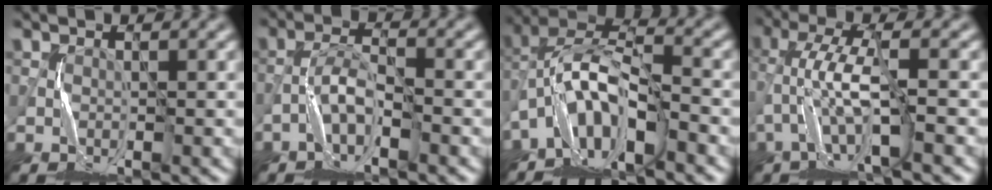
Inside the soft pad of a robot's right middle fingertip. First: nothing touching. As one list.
[{"total": 2.9, "force": [-1.6, 0.7, 2.3], "torque": [-0.044, 0.012, -0.038]}, {"total": 8.1, "force": [-4.2, 3.2, 6.1], "torque": [-0.111, 0.012, -0.090]}, {"total": 5.9, "force": [-1.5, 1.3, 5.6], "torque": [-0.122, 0.011, -0.036]}]